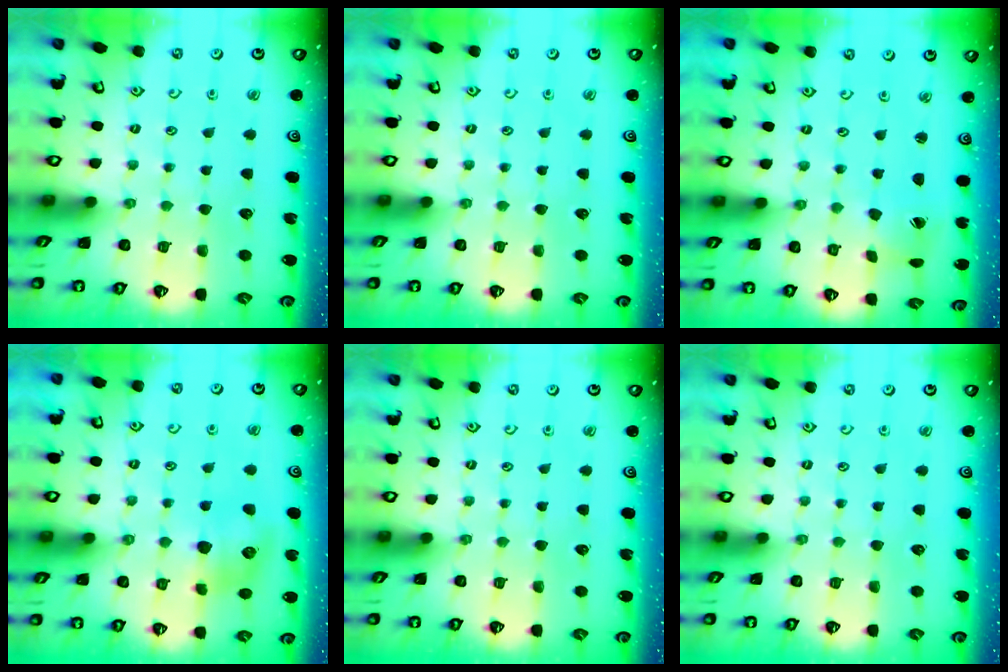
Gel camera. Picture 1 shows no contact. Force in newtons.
{"total": 0.0}
{"total": 2.2, "press": 2.2, "slide": 0.3}
{"total": 9.5, "press": 9.5, "slide": 0.4}
{"total": 0.0}
{"total": 0.0}